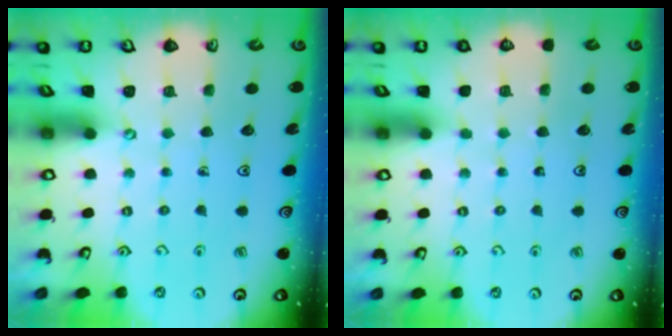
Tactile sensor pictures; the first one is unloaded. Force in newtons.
{"total": 0.0}